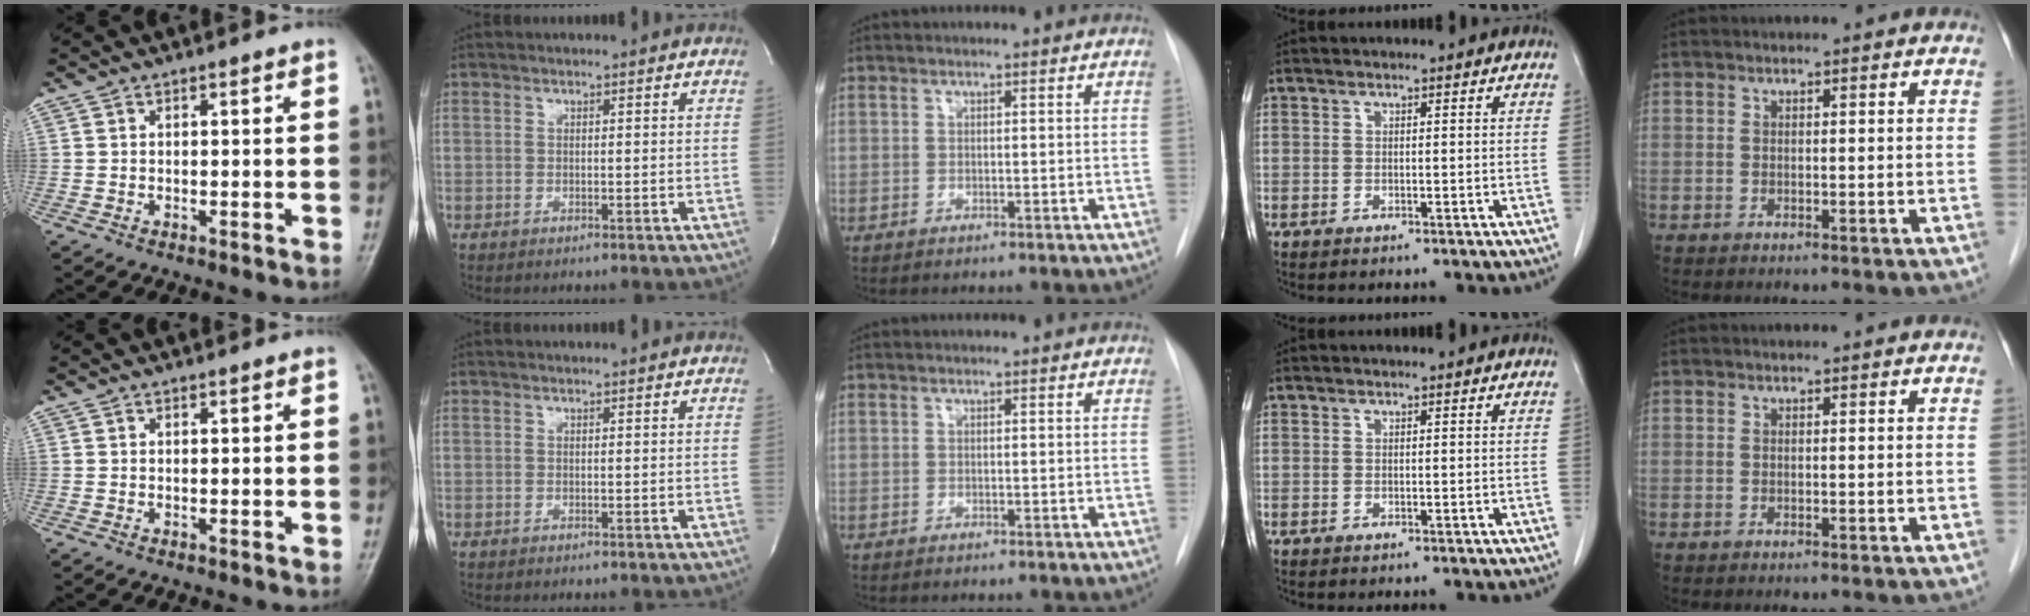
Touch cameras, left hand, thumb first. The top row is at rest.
{}